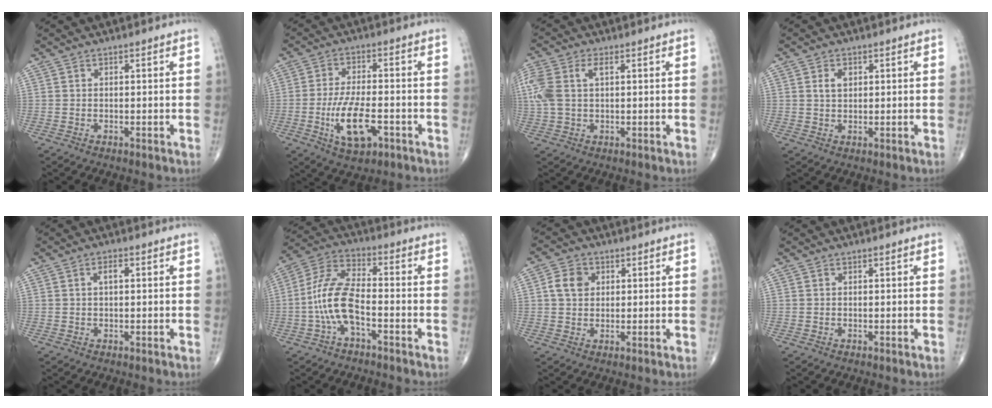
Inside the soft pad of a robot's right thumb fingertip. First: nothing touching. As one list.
[{"total": 10.1, "force": [-3.4, 4.3, 8.4], "torque": [-0.154, 0.009, -0.056]}, {"total": 9.5, "force": [2.2, 5.4, 7.5], "torque": [-0.208, 0.024, 0.046]}, {"total": 2.5, "force": [0.8, 1.6, 1.7], "torque": [-0.024, 0.000, 0.014]}, {"total": 1.9, "force": [0.4, 0.8, 1.6], "torque": [-0.027, 0.005, 0.005]}, {"total": 10.4, "force": [-3.1, 4.5, 8.8], "torque": [-0.187, 0.043, -0.064]}, {"total": 4.8, "force": [1.1, 3.9, 2.7], "torque": [-0.039, 0.002, 0.016]}, {"total": 0.0}]